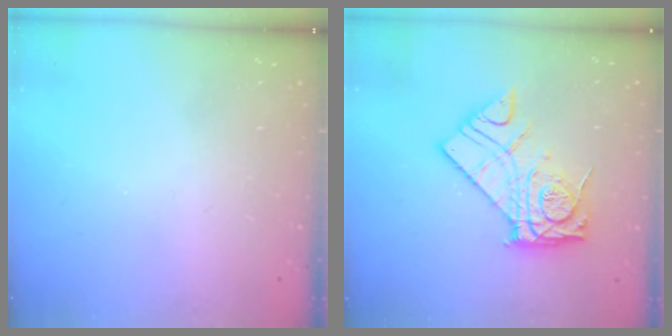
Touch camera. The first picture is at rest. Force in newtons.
{"total": 15.6, "press": 15.5, "slide": 1.3}